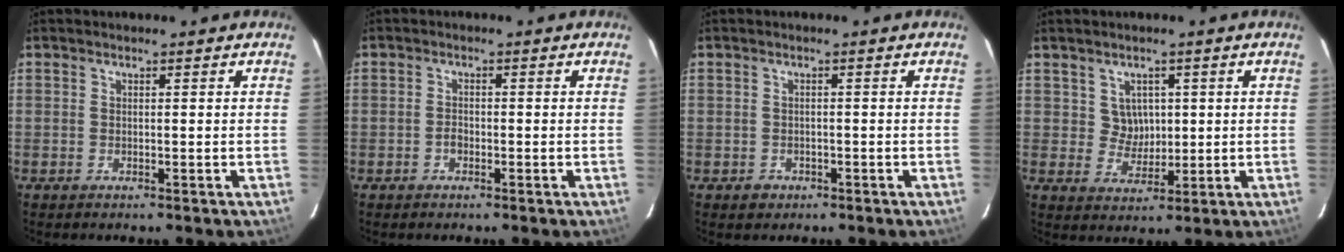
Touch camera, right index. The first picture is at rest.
{"total": 1.5, "force": [-0.8, 1.0, 0.8], "torque": [-0.014, 0.004, -0.015]}
{"total": 2.2, "force": [-1.1, 1.8, 0.4], "torque": [-0.010, 0.002, -0.013]}
{"total": 4.2, "force": [1.0, 4.0, 0.9], "torque": [-0.014, 0.008, 0.023]}